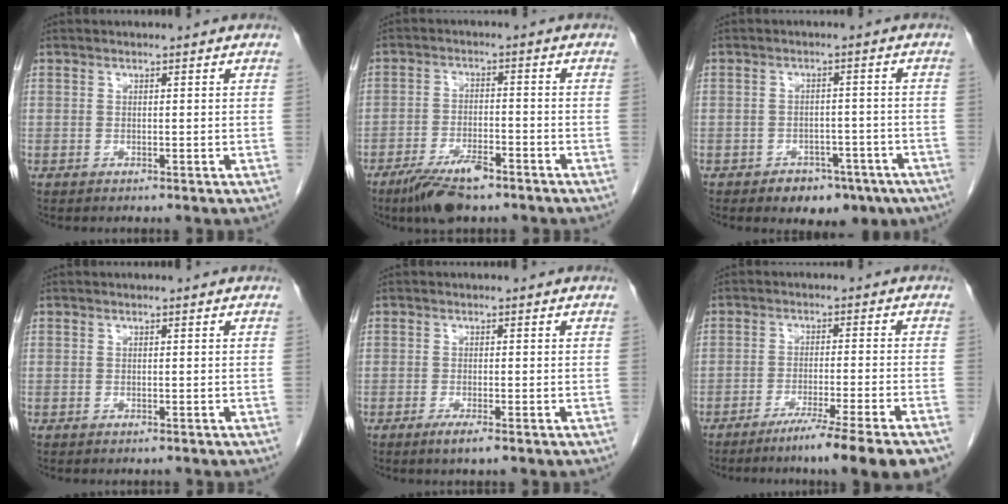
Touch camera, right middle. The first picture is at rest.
{"total": 7.5, "force": [-5.3, 2.1, 4.8], "torque": [-0.091, -0.009, -0.092]}
{"total": 4.2, "force": [-2.5, 3.0, 1.6], "torque": [-0.018, 0.008, -0.025]}
{"total": 0.0}
{"total": 2.3, "force": [-1.4, 0.2, 1.8], "torque": [-0.033, -0.005, -0.025]}
{"total": 12.2, "force": [-9.2, -1.4, 7.9], "torque": [-0.093, -0.031, -0.136]}